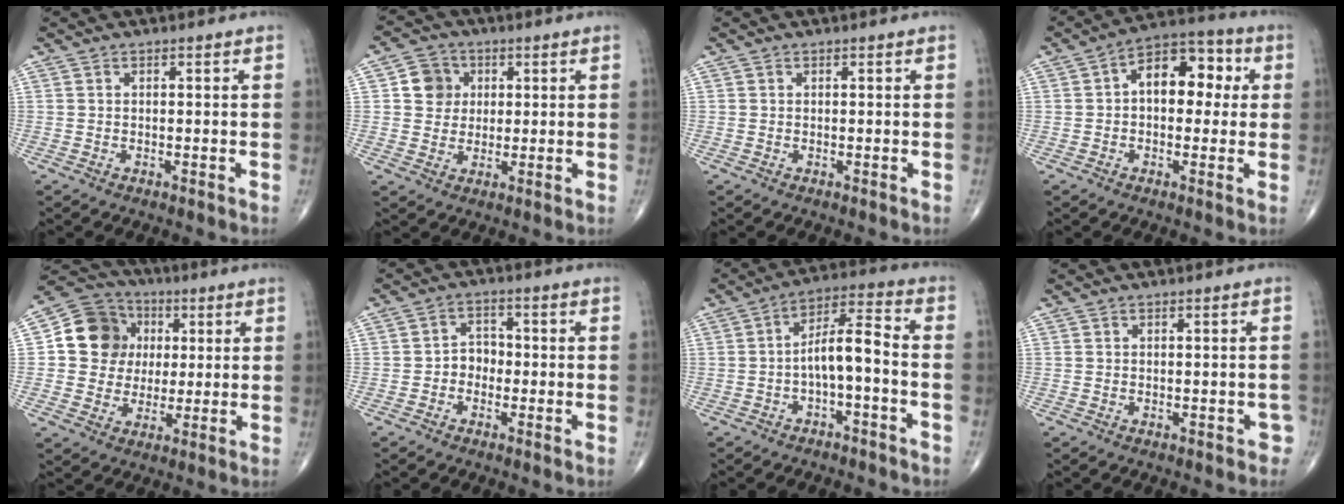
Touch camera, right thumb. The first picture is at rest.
{"total": 6.1, "force": [1.4, 5.6, 2.0], "torque": [-0.004, 0.001, 0.020]}
{"total": 0.0}
{"total": 11.7, "force": [1.7, 7.2, 9.1], "torque": [-0.097, 0.031, 0.015]}
{"total": 12.6, "force": [2.1, 11.4, 5.0], "torque": [-0.053, 0.009, 0.031]}
{"total": 3.7, "force": [-1.2, 3.1, 1.8], "torque": [-0.006, 0.019, -0.030]}
{"total": 8.0, "force": [-2.1, 2.0, 7.5], "torque": [-0.135, 0.052, -0.036]}
{"total": 1.4, "force": [-0.7, 1.0, 0.8], "torque": [0.005, 0.008, -0.008]}